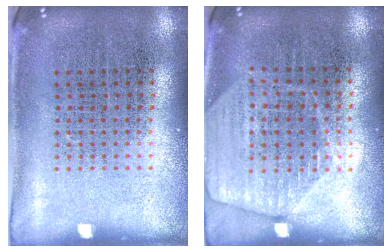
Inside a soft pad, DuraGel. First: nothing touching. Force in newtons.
{"total": 1.7, "press": 1.5, "slide": 0.7}